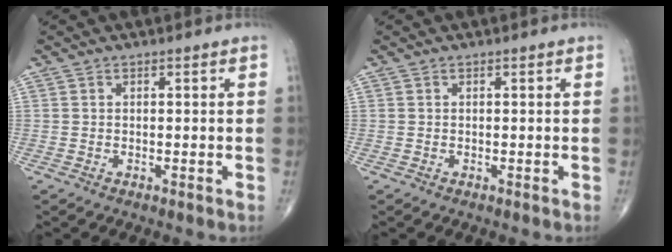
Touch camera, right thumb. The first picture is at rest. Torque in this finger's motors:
{"motor_torque": [0.00, 0.00, 0.02, 0.02, 0.00]}